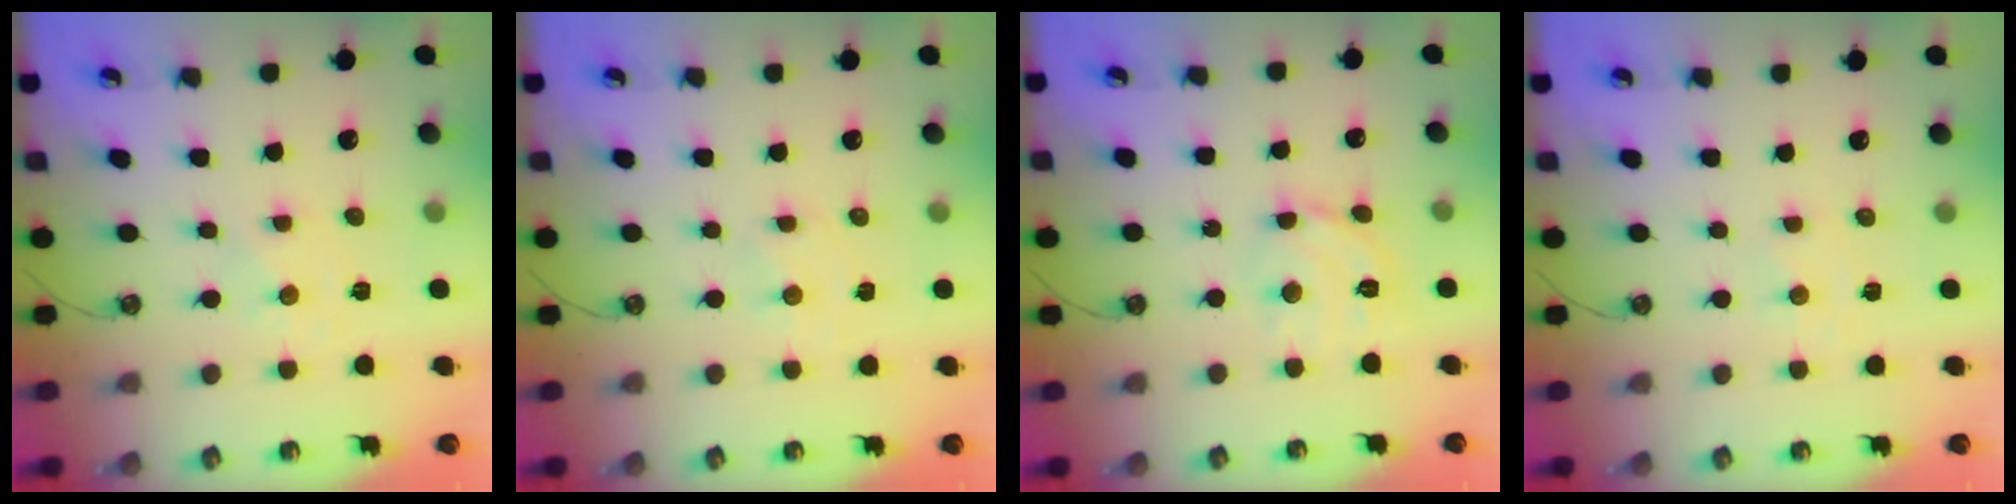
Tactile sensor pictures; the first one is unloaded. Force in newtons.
{"total": 1.8, "press": 1.8, "slide": 0.3}
{"total": 11.7, "press": 11.5, "slide": 1.7}
{"total": 2.5, "press": 2.5, "slide": 0.4}